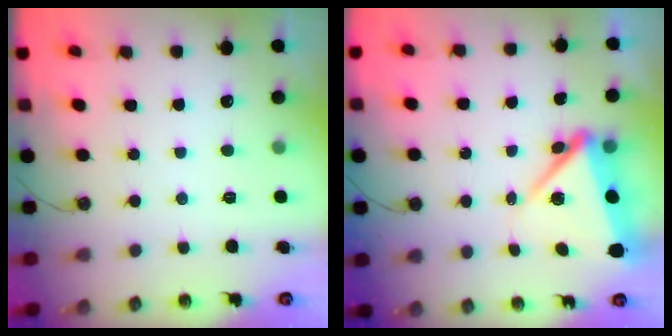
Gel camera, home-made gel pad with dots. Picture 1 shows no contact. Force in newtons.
{"total": 8.6, "press": 8.5, "slide": 1.7}